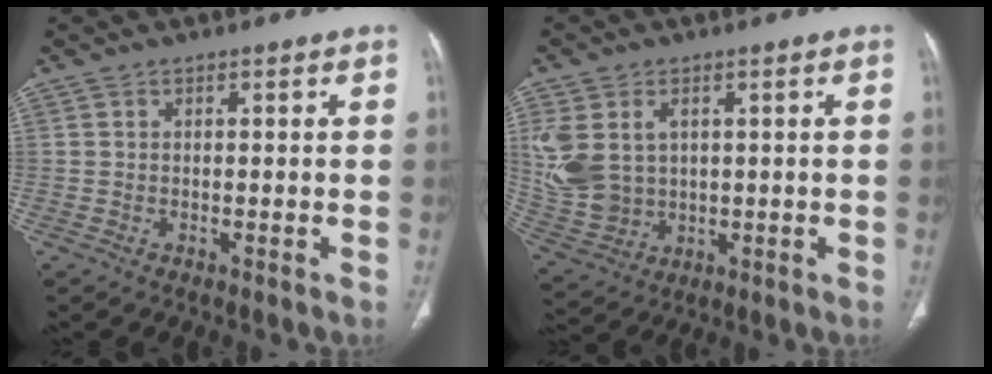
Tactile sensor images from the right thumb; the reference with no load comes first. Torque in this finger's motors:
{"motor_torque": [-0.39, 0.22, 0.74, 0.70, 0.27]}